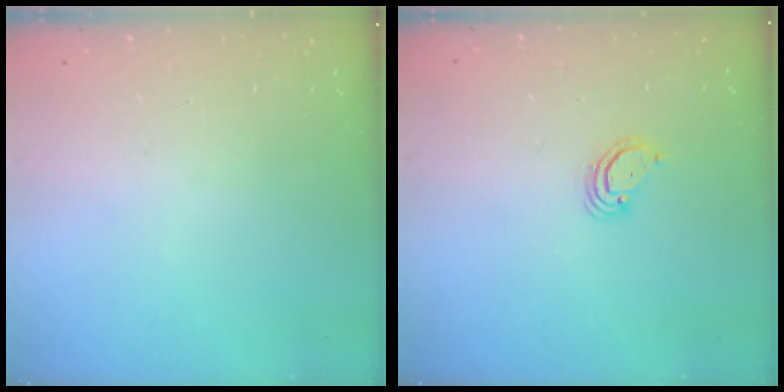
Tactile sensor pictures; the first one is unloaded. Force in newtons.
{"total": 2.9, "press": 2.9, "slide": 0.3}